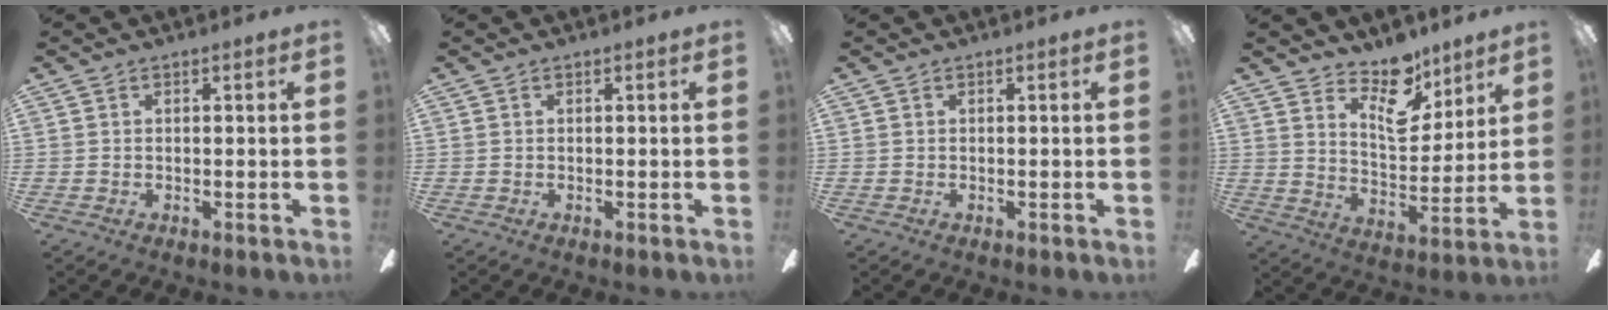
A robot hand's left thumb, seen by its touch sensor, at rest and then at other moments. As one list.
[{"total": 0.0}, {"total": 0.0}, {"total": 12.6, "force": [9.2, 6.1, 6.1], "torque": [-0.092, -0.059, 0.169]}]